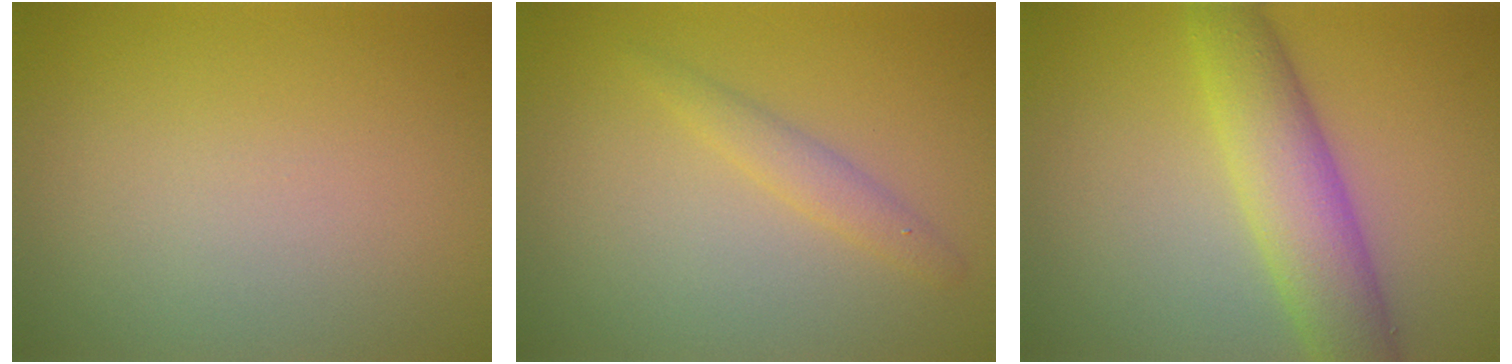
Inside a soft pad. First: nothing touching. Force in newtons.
{"total": 1.6, "press": 1.6, "slide": 0.1}
{"total": 5.7, "press": 5.7, "slide": 0.2}